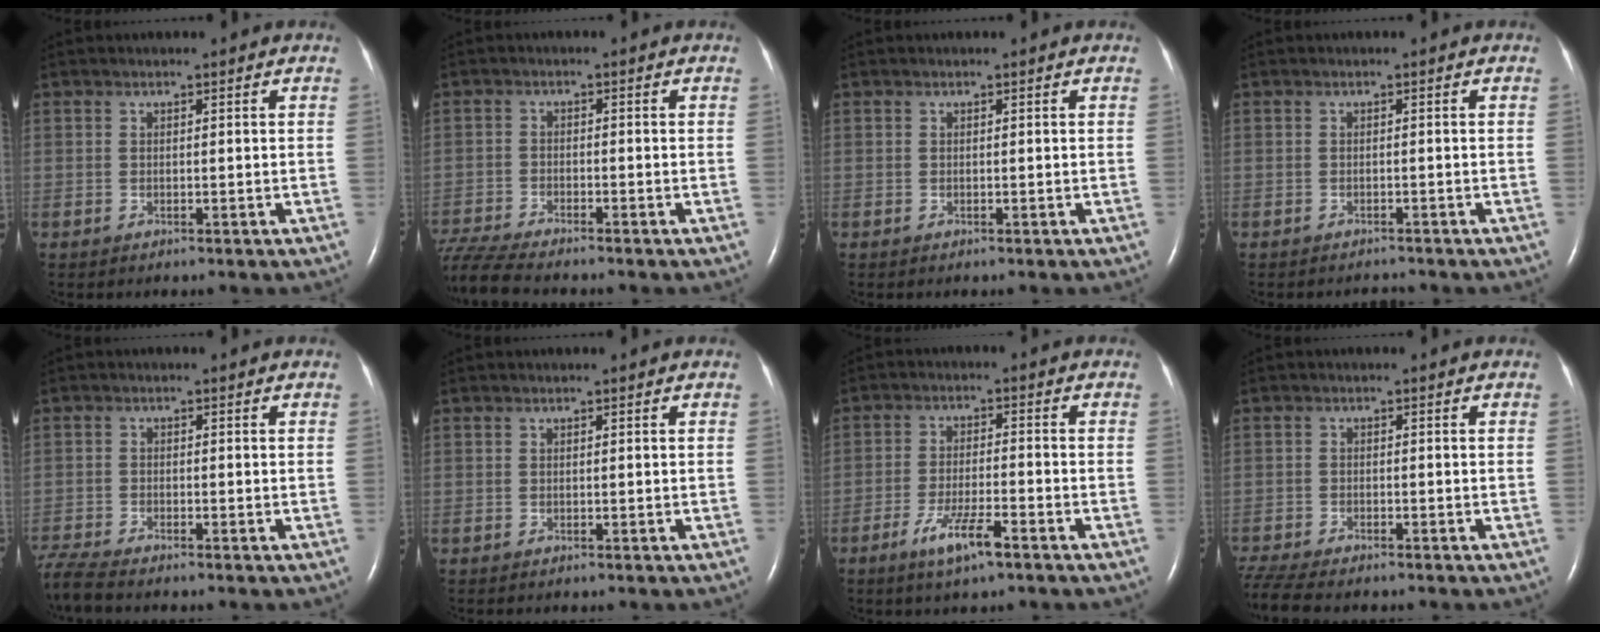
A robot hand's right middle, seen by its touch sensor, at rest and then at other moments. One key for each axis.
{"total": 8.7, "fx": -8.0, "fy": 0.3, "fz": 3.3, "tx": -0.072, "ty": -0.016, "tz": -0.147}
{"total": 0.0}
{"total": 1.1, "fx": -1.1, "fy": 0.1, "fz": -0.1, "tx": -0.003, "ty": -0.006, "tz": -0.014}
{"total": 4.8, "fx": -4.6, "fy": -0.2, "fz": 1.5, "tx": -0.035, "ty": -0.020, "tz": -0.089}
{"total": 0.0}
{"total": 6.4, "fx": -4.0, "fy": 0.7, "fz": 5.0, "tx": -0.101, "ty": -0.008, "tz": -0.071}
{"total": 7.8, "fx": -6.9, "fy": 1.6, "fz": 3.4, "tx": -0.069, "ty": -0.010, "tz": -0.116}